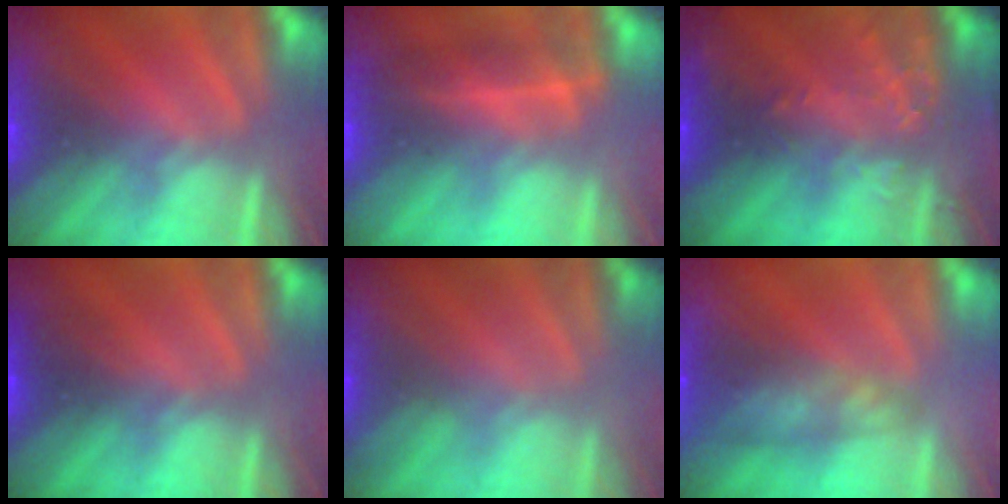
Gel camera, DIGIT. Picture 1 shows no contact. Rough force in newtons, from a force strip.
{"total": 2.0}
{"total": 2.9}
{"total": 2.5}
{"total": 2.8}
{"total": 5.8}